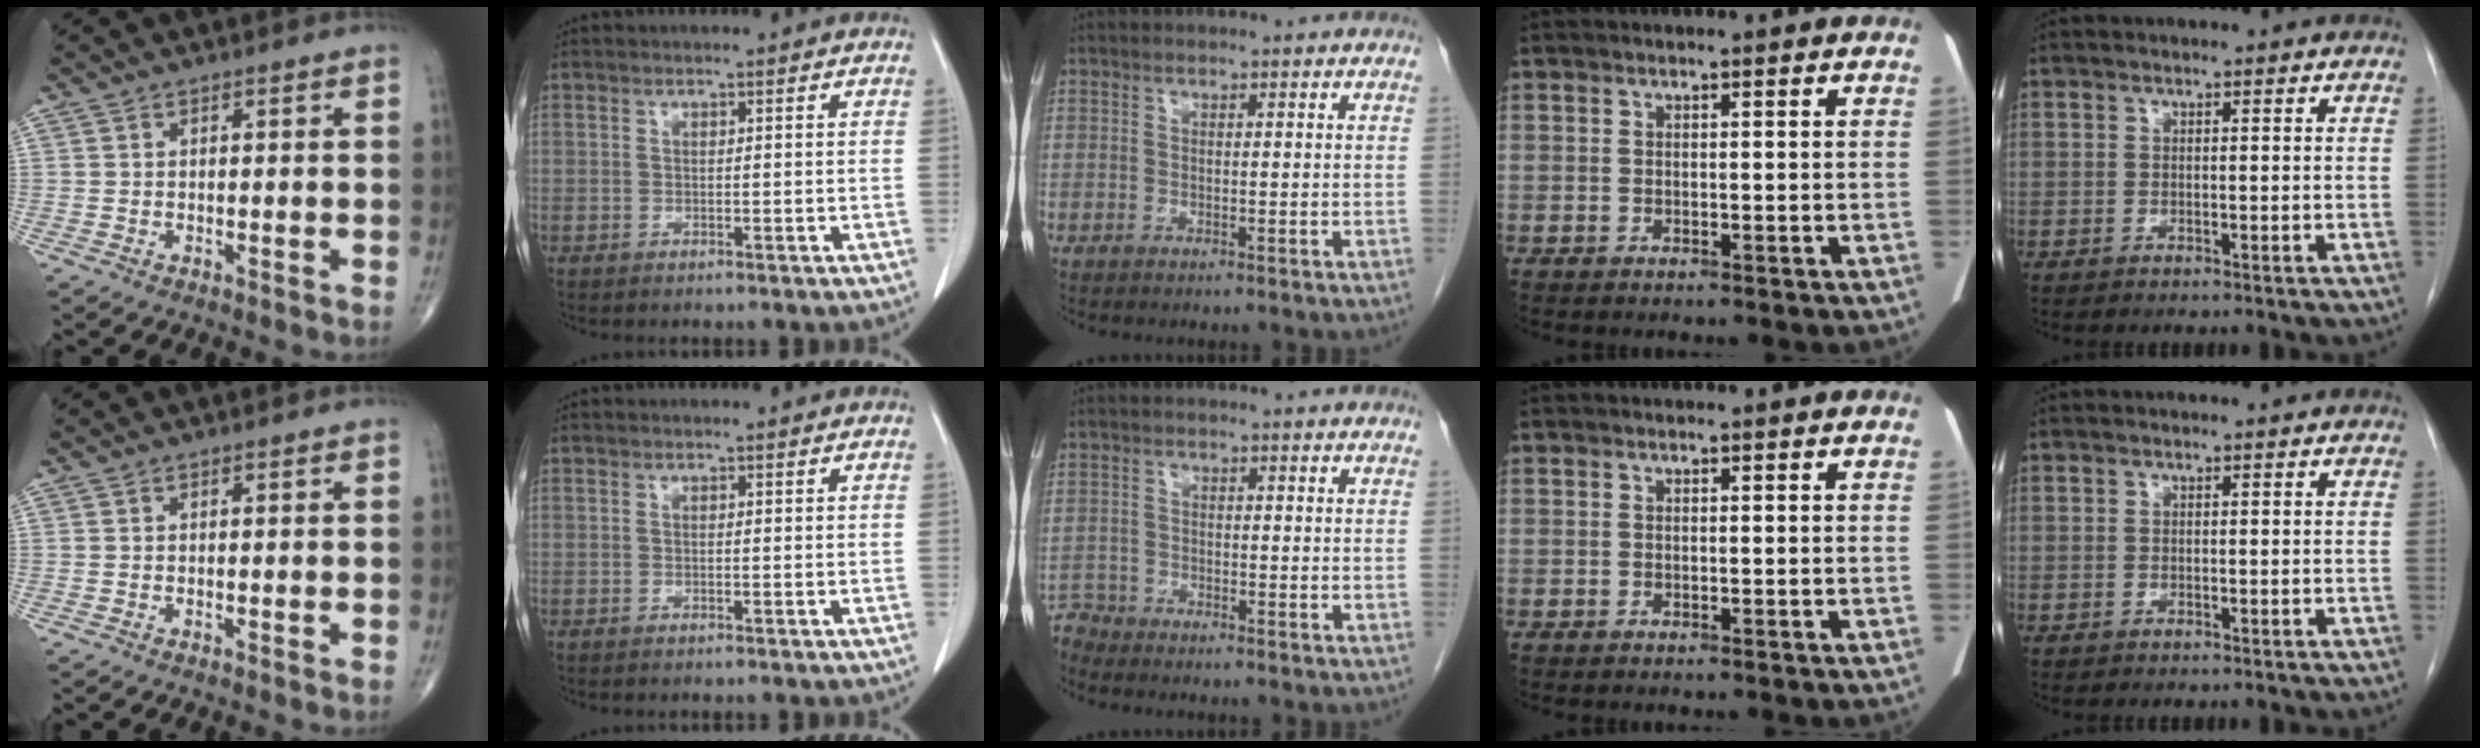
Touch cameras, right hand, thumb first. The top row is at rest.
{"middle": {"total": 2.5, "force": [-2.3, -0.2, -0.9], "torque": [0.025, -0.013, -0.044]}}